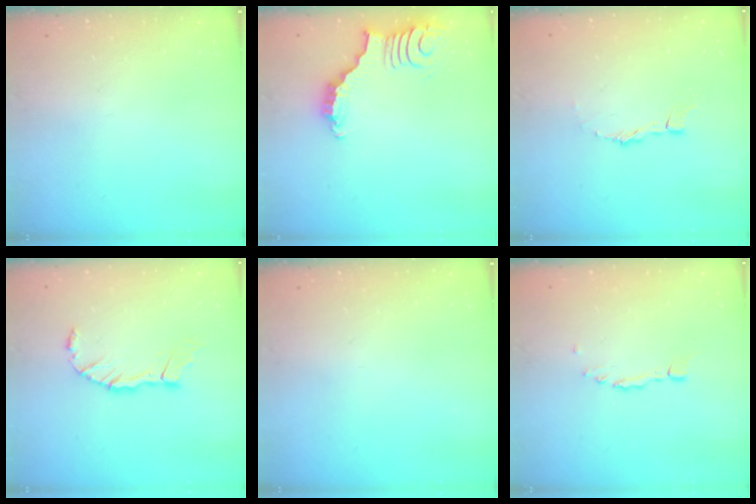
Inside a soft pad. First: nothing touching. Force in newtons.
{"total": 3.8, "press": 3.8, "slide": 0.5}
{"total": 3.3, "press": 3.3, "slide": 0.4}
{"total": 8.8, "press": 8.7, "slide": 1.3}
{"total": 0.0}
{"total": 0.0}